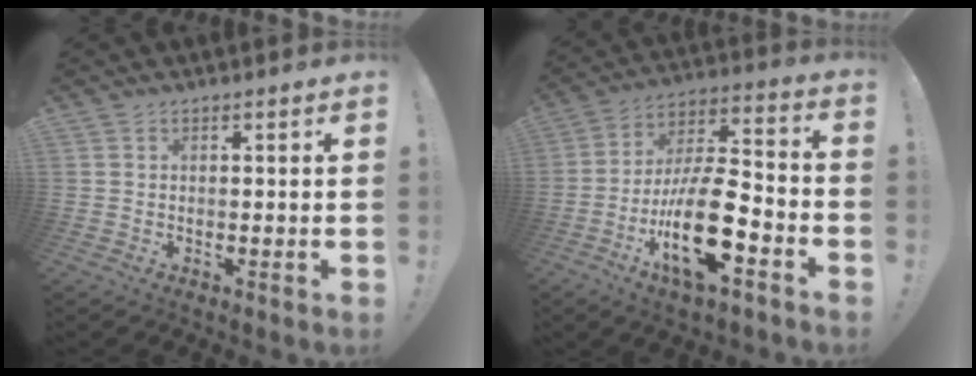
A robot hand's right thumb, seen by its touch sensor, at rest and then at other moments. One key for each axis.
{"total": 20.7, "fx": -8.3, "fy": 7.8, "fz": 17.3, "tx": -0.325, "ty": 0.047, "tz": -0.131}